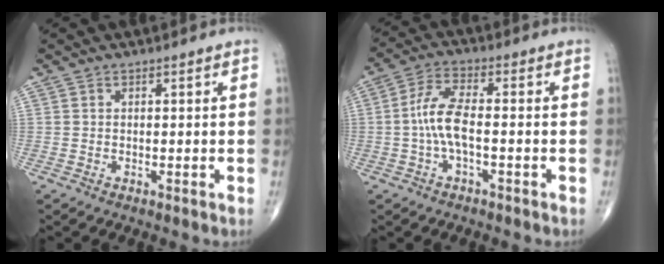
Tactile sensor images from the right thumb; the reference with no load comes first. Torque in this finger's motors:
{"motor_torque": [2.19, 2.83, 0.77, -0.61, 0.32]}